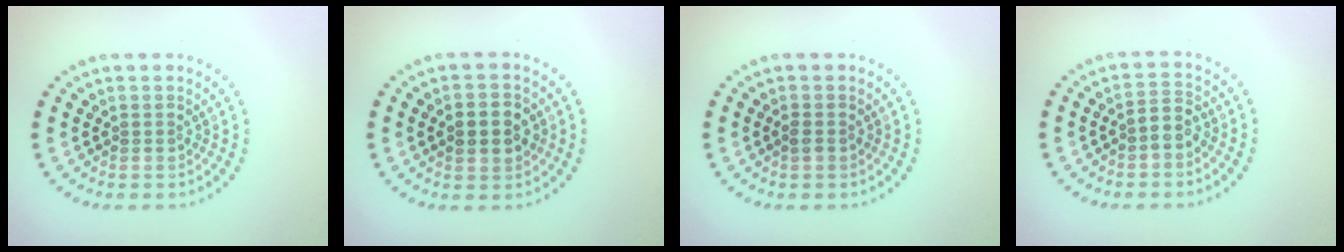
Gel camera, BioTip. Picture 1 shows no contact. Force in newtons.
{"total": 4.1, "press": 4.1, "slide": 0.2}
{"total": 0.8, "press": 0.8, "slide": 0.2}
{"total": 2.1, "press": 1.6, "slide": 1.3}